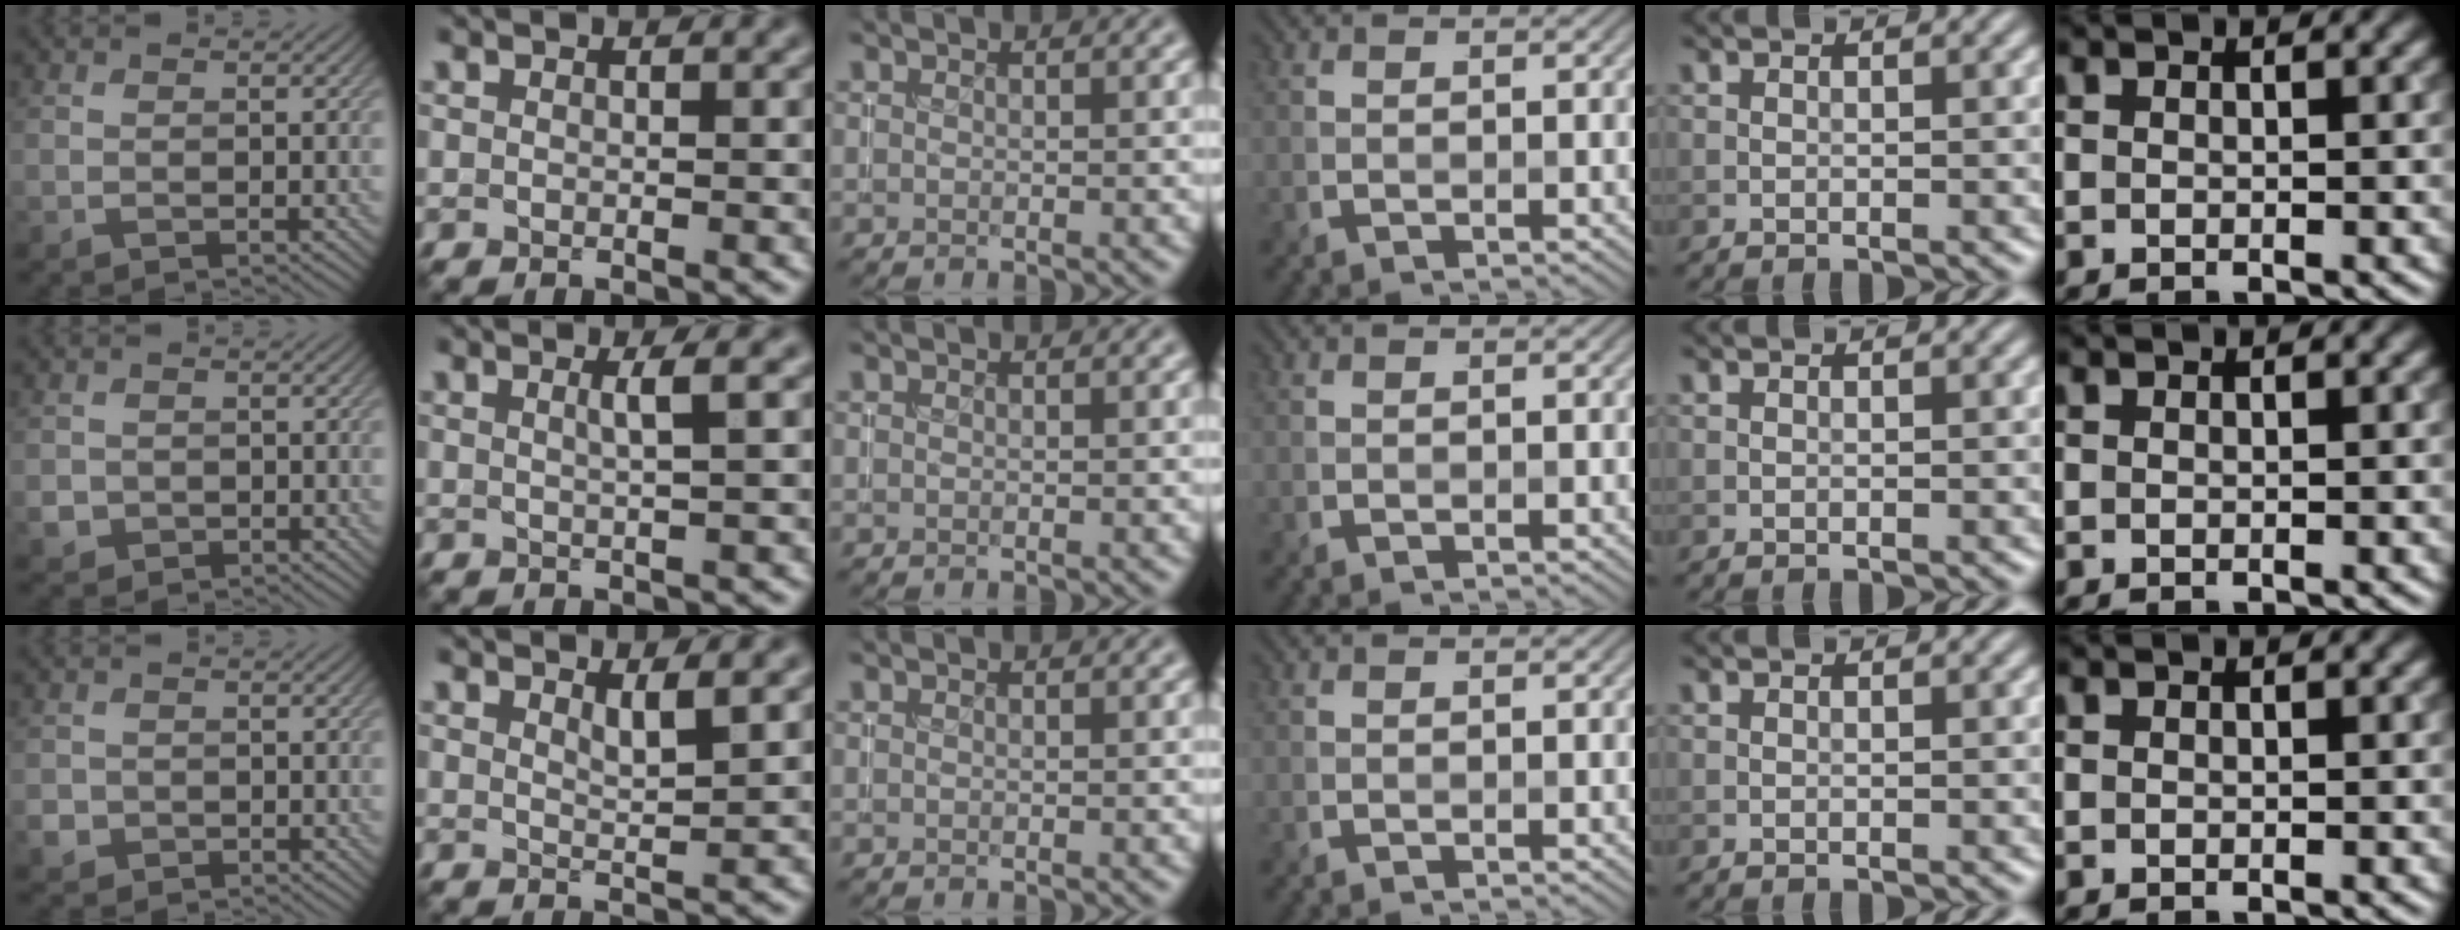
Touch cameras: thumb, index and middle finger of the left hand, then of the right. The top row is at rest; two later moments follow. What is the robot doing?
{"motion": "insert", "object": "coin"}